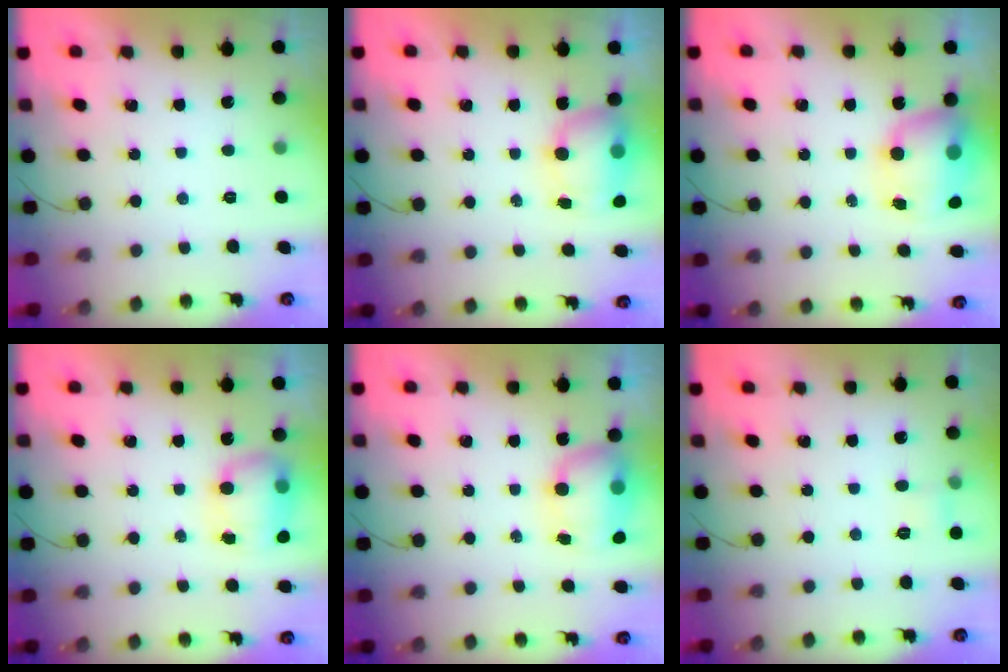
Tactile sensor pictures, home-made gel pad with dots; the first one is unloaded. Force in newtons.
{"total": 11.2, "press": 9.0, "slide": 6.7}
{"total": 10.3, "press": 10.0, "slide": 2.6}
{"total": 7.9, "press": 7.8, "slide": 0.6}
{"total": 10.7, "press": 8.7, "slide": 6.3}
{"total": 3.7, "press": 3.5, "slide": 1.2}